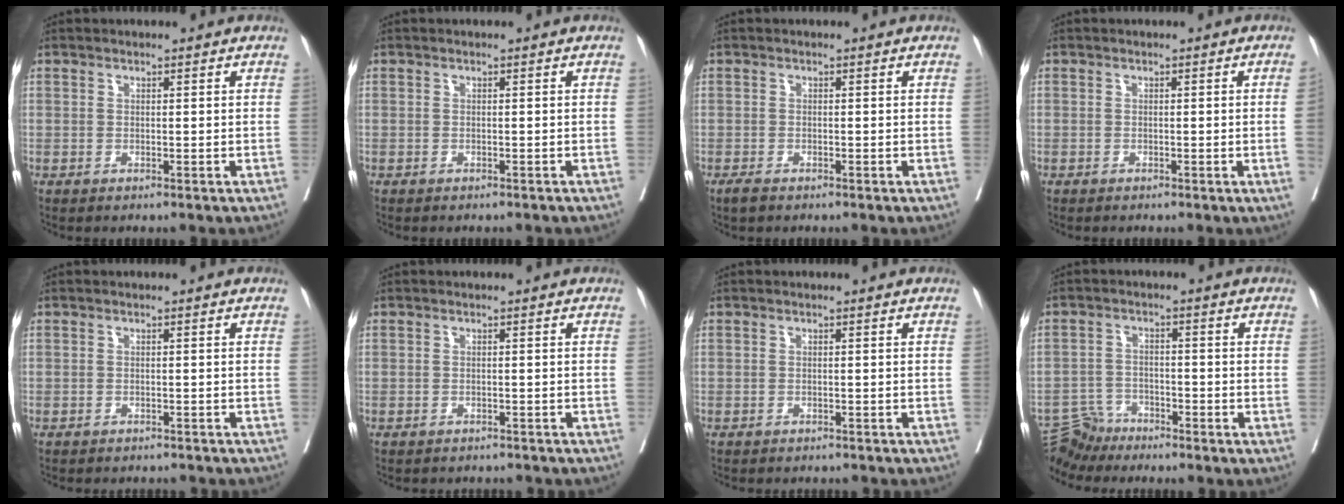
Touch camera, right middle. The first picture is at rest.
{"total": 1.8, "force": [-1.6, 0.3, 0.6], "torque": [-0.011, -0.002, -0.020]}
{"total": 1.3, "force": [-1.0, 0.4, 0.8], "torque": [-0.019, -0.004, -0.017]}
{"total": 1.4, "force": [-0.2, -0.6, 1.2], "torque": [-0.010, -0.001, -0.003]}
{"total": 7.8, "force": [-7.3, 1.6, 2.2], "torque": [-0.020, -0.005, -0.082]}
{"total": 6.9, "force": [-6.4, 1.8, 1.6], "torque": [-0.016, -0.003, -0.071]}
{"total": 7.0, "force": [-6.5, 1.5, 2.2], "torque": [-0.020, -0.004, -0.073]}
{"total": 4.3, "force": [-4.0, 0.8, -1.1], "torque": [0.019, 0.003, -0.070]}